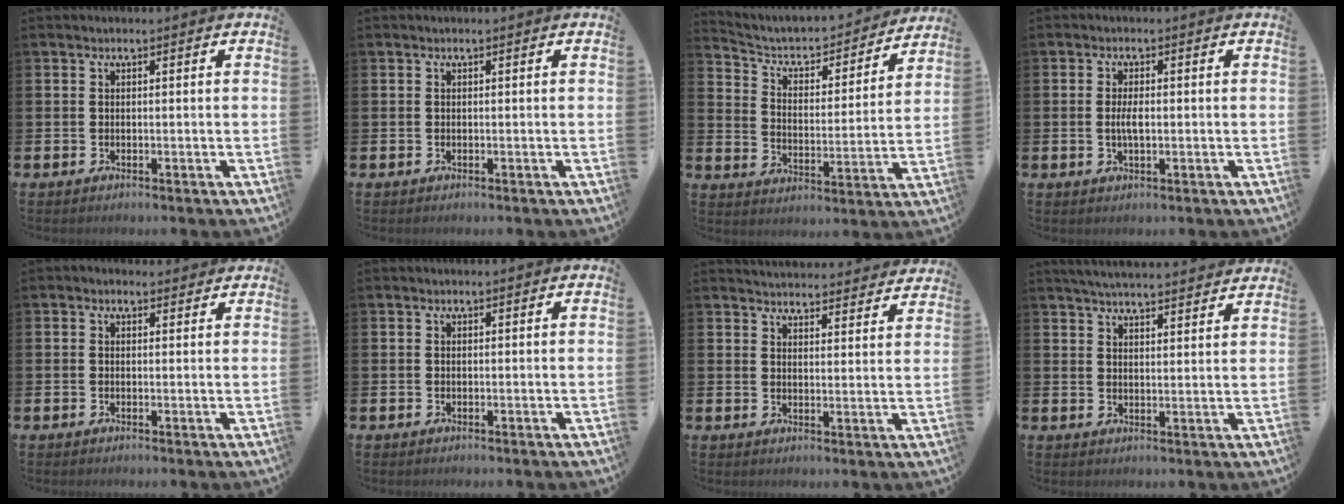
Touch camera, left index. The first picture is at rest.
{"total": 0.0}
{"total": 5.2, "force": [4.6, 1.9, 1.4], "torque": [-0.054, -0.040, 0.070]}
{"total": 2.7, "force": [-0.2, 1.0, 2.5], "torque": [-0.047, 0.000, -0.005]}
{"total": 0.8, "force": [0.5, 0.6, 0.4], "torque": [0.001, 0.005, 0.005]}
{"total": 0.0}
{"total": 4.4, "force": [4.4, 0.5, 0.1], "torque": [-0.003, -0.035, 0.077]}
{"total": 4.6, "force": [4.5, 0.0, 0.7], "torque": [-0.022, -0.027, 0.080]}